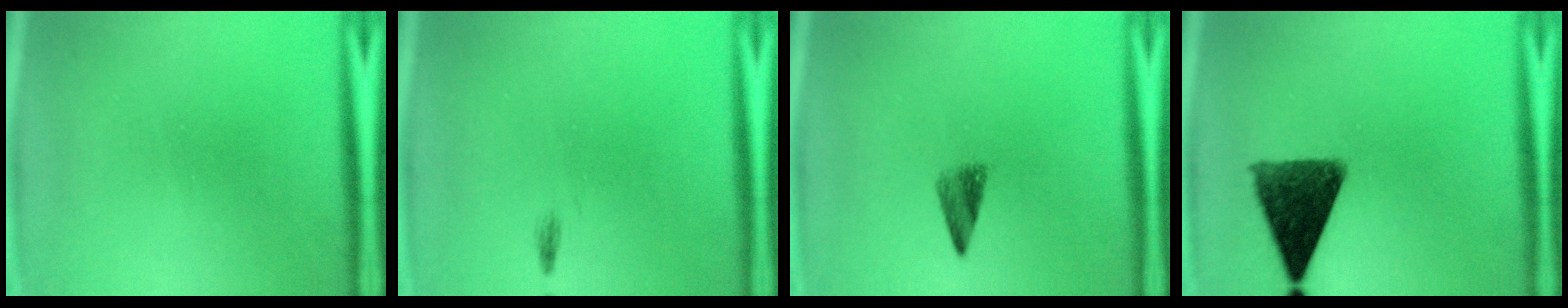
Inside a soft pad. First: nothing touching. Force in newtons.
{"total": 0.5}
{"total": 2.7}
{"total": 11.6}